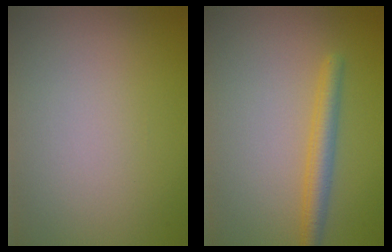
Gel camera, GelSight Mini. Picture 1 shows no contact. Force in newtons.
{"total": 2.7, "press": 2.7, "slide": 0.1}